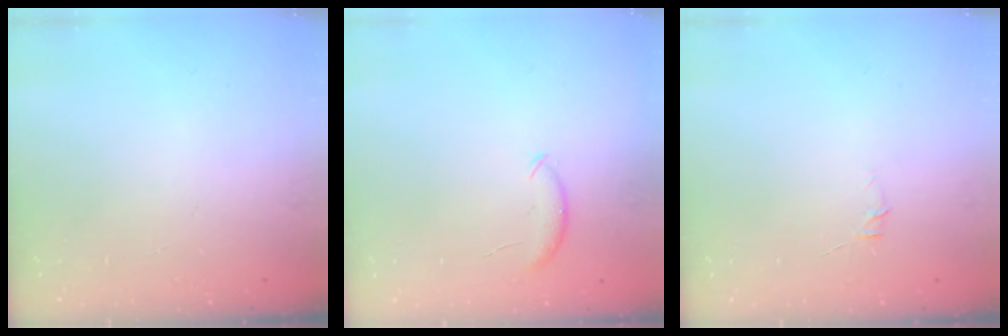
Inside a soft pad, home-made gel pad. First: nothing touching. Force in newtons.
{"total": 7.1, "press": 7.0, "slide": 1.0}
{"total": 4.1, "press": 4.1, "slide": 0.8}